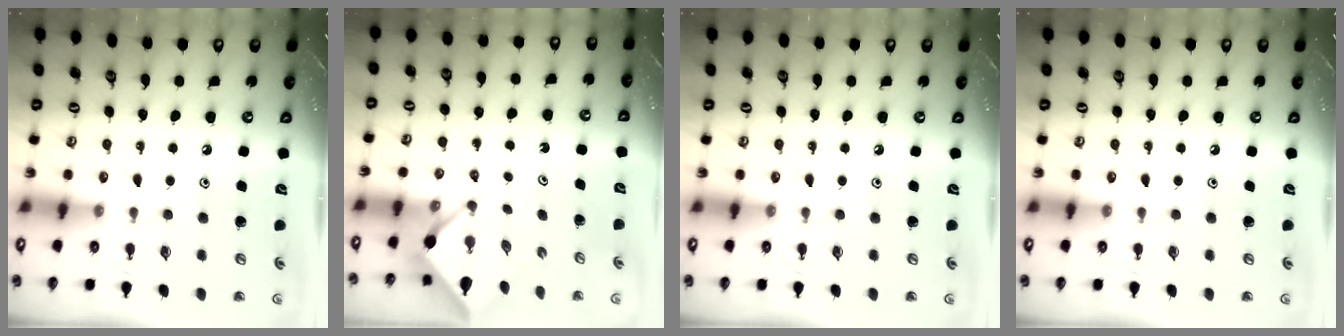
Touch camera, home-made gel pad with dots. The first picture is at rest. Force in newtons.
{"total": 2.4, "press": 2.4, "slide": 0.4}
{"total": 0.0}
{"total": 0.0}